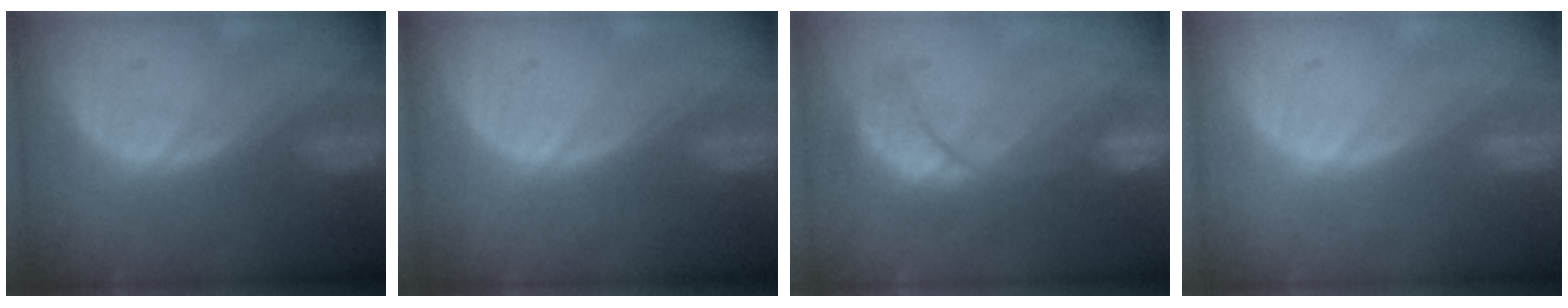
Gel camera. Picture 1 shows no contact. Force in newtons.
{"total": 0.0}
{"total": 8.0, "press": 7.9, "slide": 1.3}
{"total": 0.0}